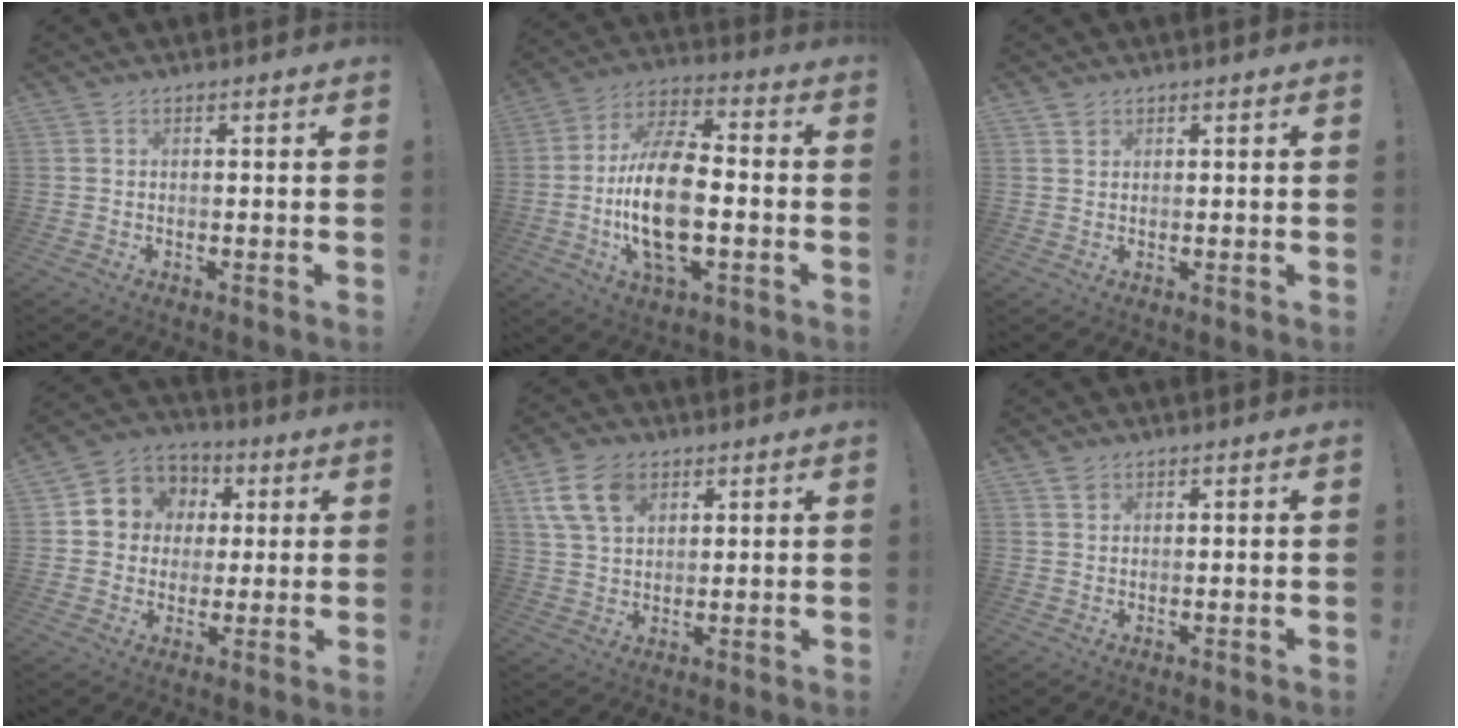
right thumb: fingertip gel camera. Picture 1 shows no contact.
{"total": 18.9, "force": [-3.0, 9.6, 16.0], "torque": [-0.315, 0.001, -0.055]}
{"total": 1.4, "force": [0.9, 1.0, 0.2], "torque": [0.009, -0.007, 0.015]}
{"total": 8.7, "force": [1.3, 8.3, 2.1], "torque": [-0.038, -0.003, 0.033]}
{"total": 11.2, "force": [5.7, 7.2, 6.3], "torque": [-0.123, -0.011, 0.113]}
{"total": 1.7, "force": [1.2, 1.1, 0.5], "torque": [0.004, -0.006, 0.021]}